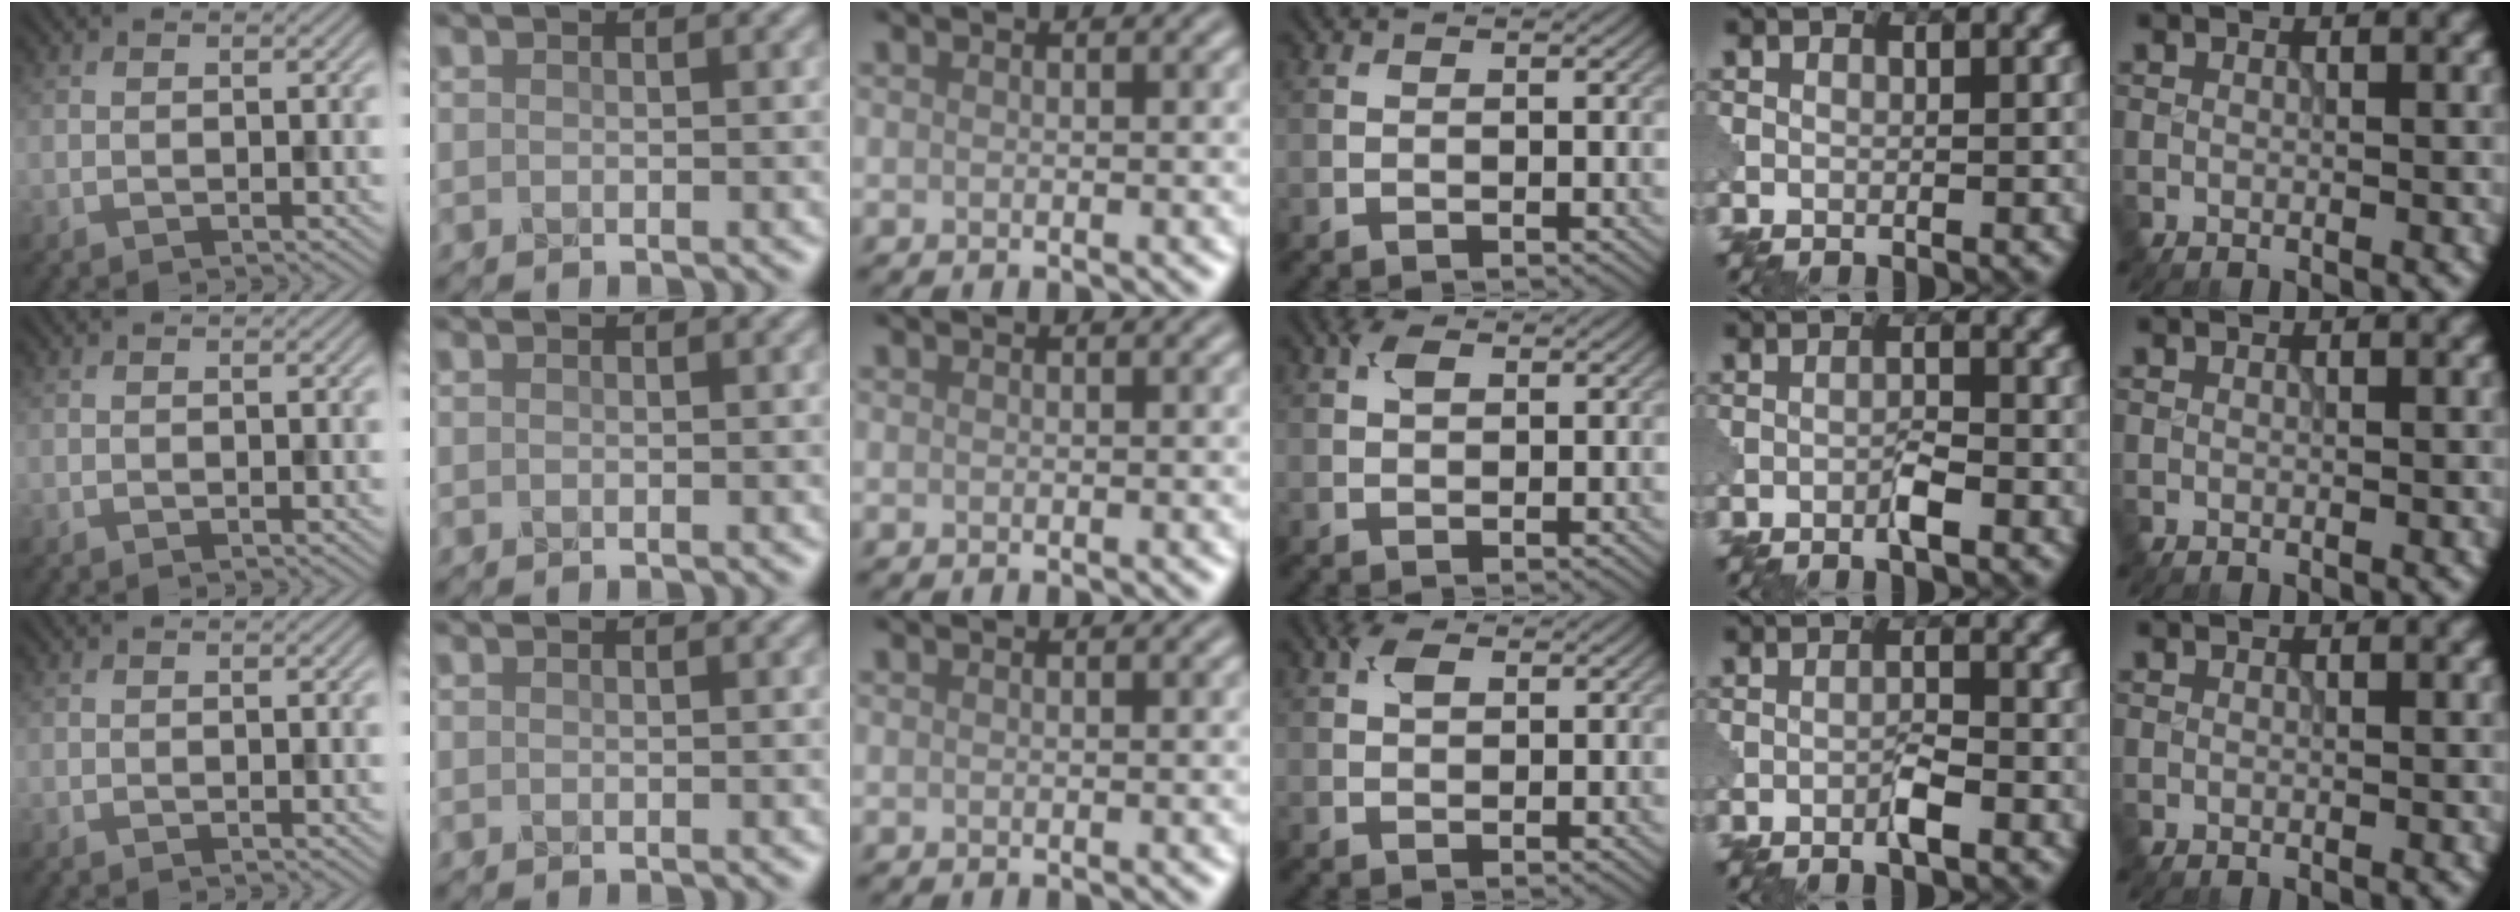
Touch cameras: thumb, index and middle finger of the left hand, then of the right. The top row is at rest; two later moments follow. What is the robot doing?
{"motion": "assemble", "object": "puzzle pieces"}